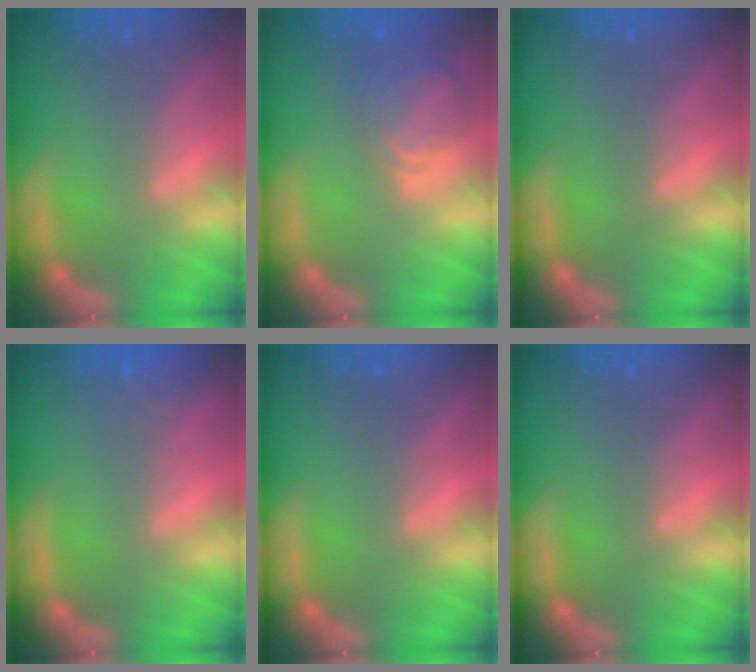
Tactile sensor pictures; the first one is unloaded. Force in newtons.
{"total": 4.5}
{"total": 0.0}
{"total": 1.4}
{"total": 0.0}
{"total": 0.0}